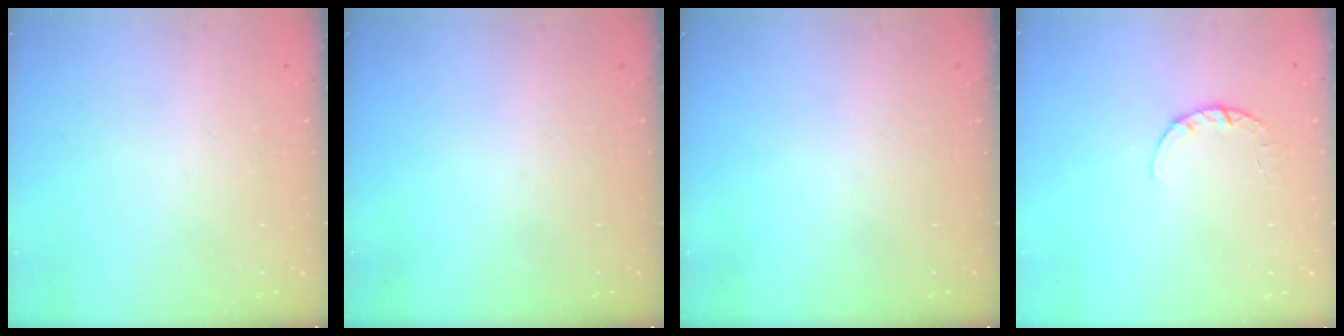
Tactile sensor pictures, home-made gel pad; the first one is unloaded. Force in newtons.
{"total": 0.0}
{"total": 0.0}
{"total": 2.7, "press": 2.7, "slide": 0.4}